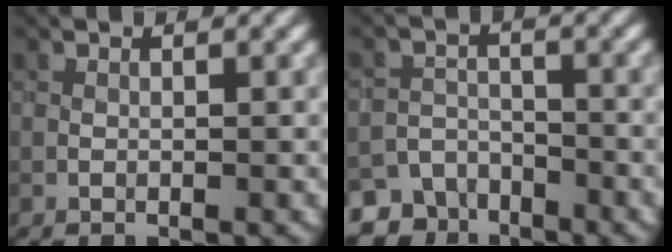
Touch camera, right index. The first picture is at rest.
{"total": 4.5, "force": [-3.8, 2.5, 0.4], "torque": [0.003, -0.011, -0.065]}